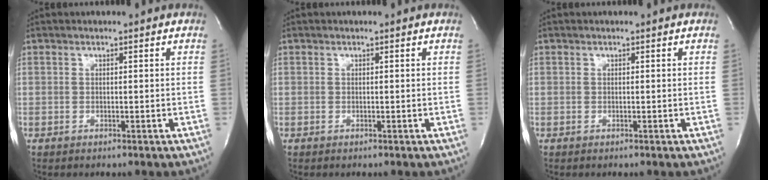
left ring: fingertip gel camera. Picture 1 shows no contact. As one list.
[{"total": 0.0}, {"total": 0.0}]